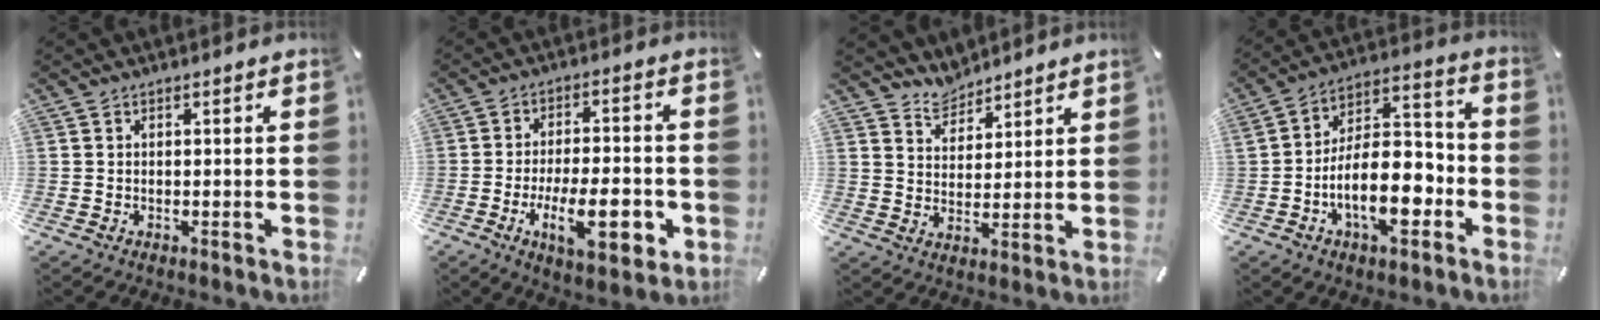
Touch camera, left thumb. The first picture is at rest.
{"total": 15.5, "force": [-4.5, 6.0, 13.6], "torque": [-0.209, 0.002, -0.065]}
{"total": 5.6, "force": [5.0, 2.4, -0.6], "torque": [0.007, -0.036, 0.095]}
{"total": 15.3, "force": [-5.5, 8.1, 11.7], "torque": [-0.188, 0.014, -0.094]}